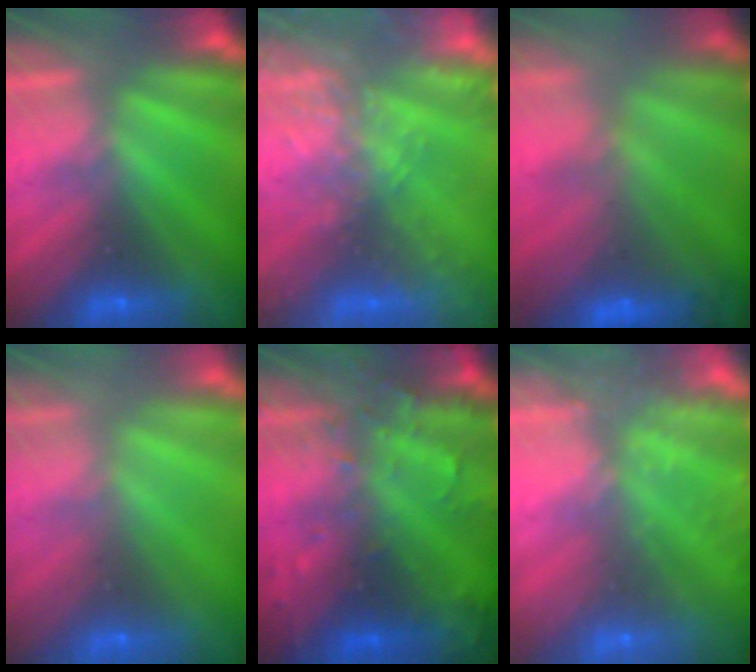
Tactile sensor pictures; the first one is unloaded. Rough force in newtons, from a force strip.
{"total": 5.9}
{"total": 11.0}
{"total": 7.1}
{"total": 7.3}
{"total": 7.5}